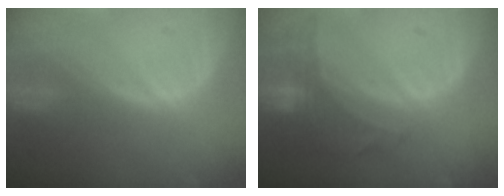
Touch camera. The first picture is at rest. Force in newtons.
{"total": 7.4, "press": 6.5, "slide": 3.5}